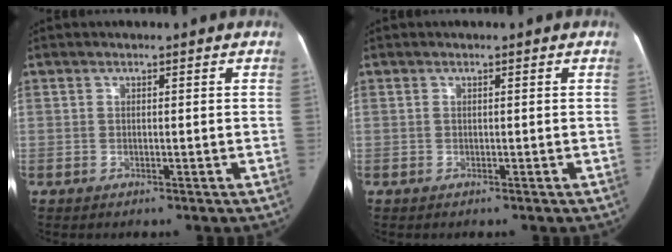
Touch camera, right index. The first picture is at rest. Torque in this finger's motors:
{"motor_torque": [0.07, 0.01, 0.01, 0.01]}